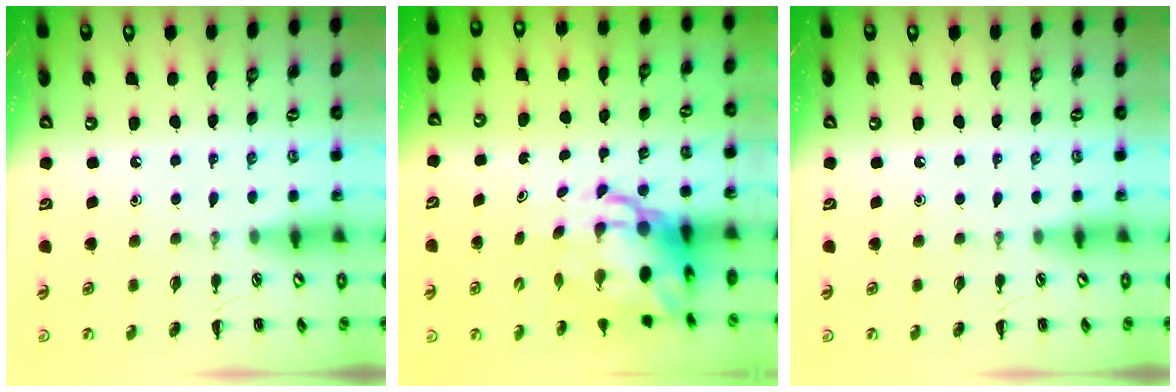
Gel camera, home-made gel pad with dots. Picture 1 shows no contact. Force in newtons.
{"total": 9.2, "press": 8.9, "slide": 2.3}
{"total": 0.0}